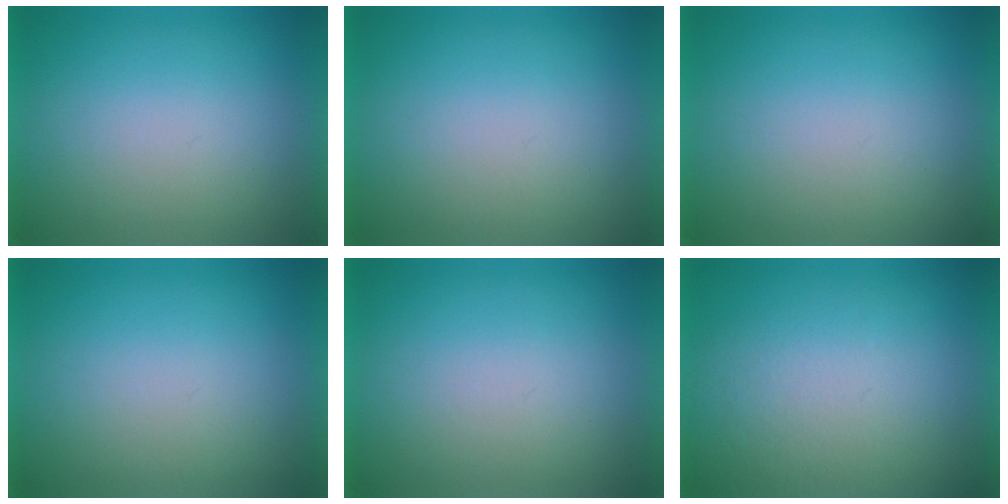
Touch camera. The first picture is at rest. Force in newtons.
{"total": 1.0}
{"total": 1.1}
{"total": 1.9}
{"total": 1.1}
{"total": 5.7}